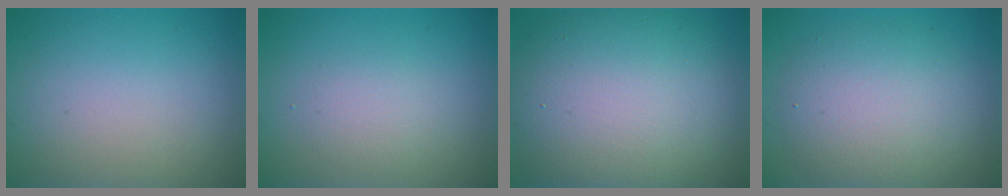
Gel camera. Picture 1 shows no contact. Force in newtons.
{"total": 1.7, "press": 1.7, "slide": 0.1}
{"total": 12.9, "press": 12.9, "slide": 0.5}
{"total": 5.8, "press": 5.8, "slide": 0.4}